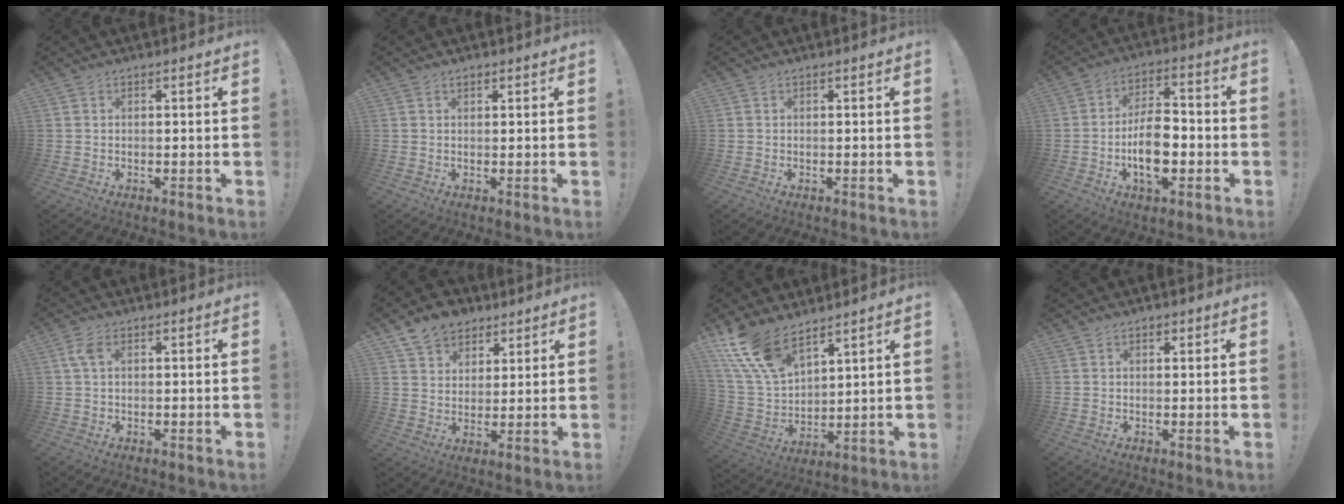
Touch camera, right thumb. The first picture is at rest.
{"total": 0.9, "force": [0.7, 0.4, 0.4], "torque": [-0.004, -0.001, 0.012]}
{"total": 0.0}
{"total": 12.9, "force": [-3.5, 7.4, 10.0], "torque": [-0.167, 0.013, -0.062]}
{"total": 3.5, "force": [1.1, 1.6, 2.9], "torque": [-0.051, 0.003, 0.019]}
{"total": 10.1, "force": [6.9, 6.9, 2.5], "torque": [-0.037, -0.041, 0.134]}
{"total": 15.2, "force": [11.5, 6.9, 7.2], "torque": [-0.163, -0.074, 0.219]}
{"total": 0.9, "force": [0.5, 0.6, 0.3], "torque": [-0.004, 0.000, 0.008]}